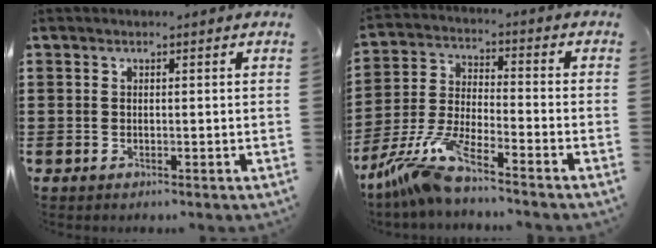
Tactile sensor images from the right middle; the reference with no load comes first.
{"total": 9.1, "force": [-7.8, 0.1, 4.7], "torque": [-0.123, -0.012, -0.162]}